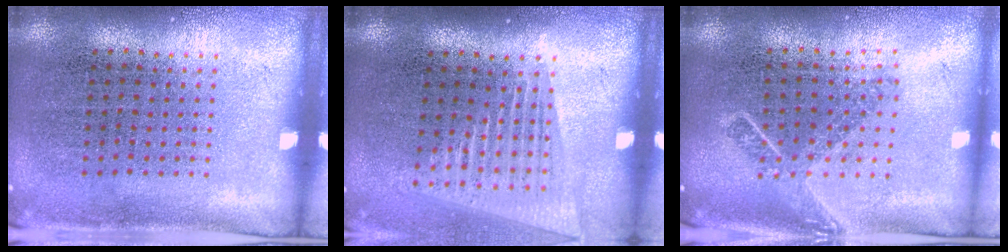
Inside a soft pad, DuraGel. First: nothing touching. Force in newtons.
{"total": 1.6, "press": 1.4, "slide": 0.8}
{"total": 1.7, "press": 1.3, "slide": 1.1}